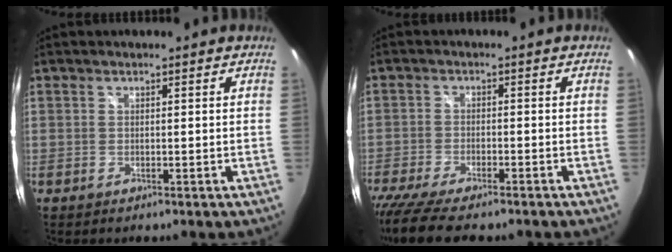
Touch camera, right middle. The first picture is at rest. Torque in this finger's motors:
{"motor_torque": [1.16, -0.97, 0.15, 0.11]}